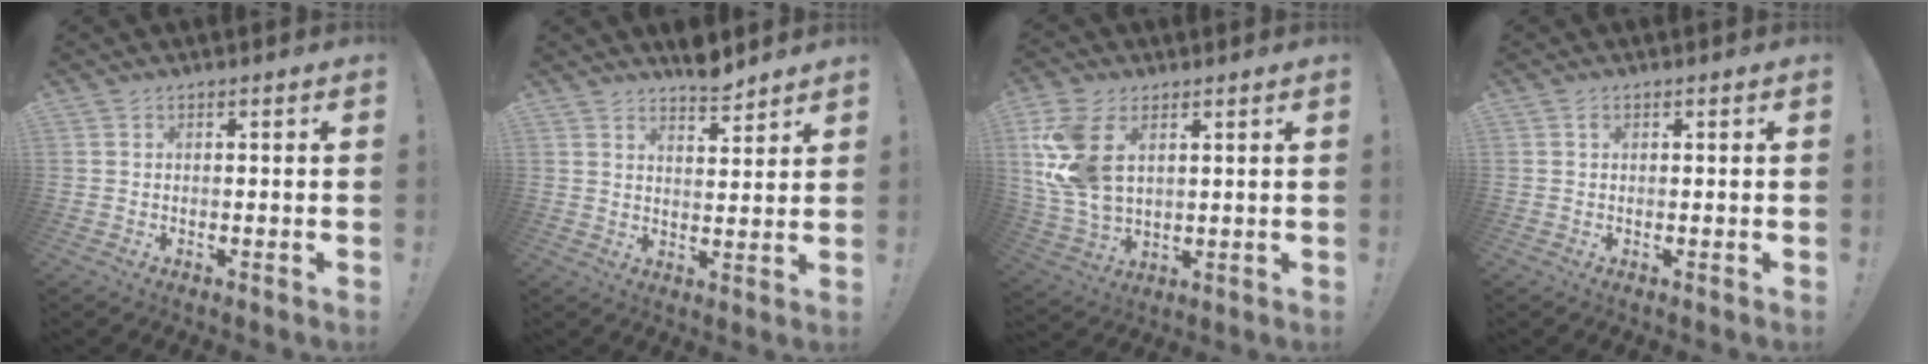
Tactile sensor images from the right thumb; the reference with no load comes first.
{"total": 5.7, "force": [5.3, 1.0, 1.9], "torque": [-0.011, -0.044, 0.090]}
{"total": 15.7, "force": [5.1, 9.8, 11.2], "torque": [-0.229, -0.017, 0.098]}
{"total": 0.6, "force": [0.3, 0.5, 0.3], "torque": [0.002, -0.001, 0.004]}